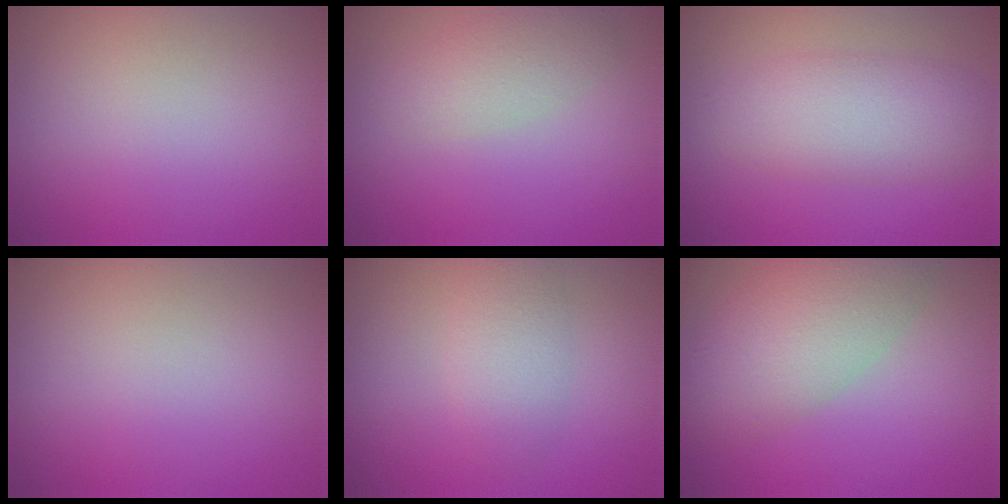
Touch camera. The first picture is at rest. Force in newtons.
{"total": 2.5, "press": 2.5, "slide": 0.1}
{"total": 4.8, "press": 4.8, "slide": 0.3}
{"total": 0.0}
{"total": 2.8, "press": 2.8, "slide": 0.1}
{"total": 6.2, "press": 6.2, "slide": 0.4}